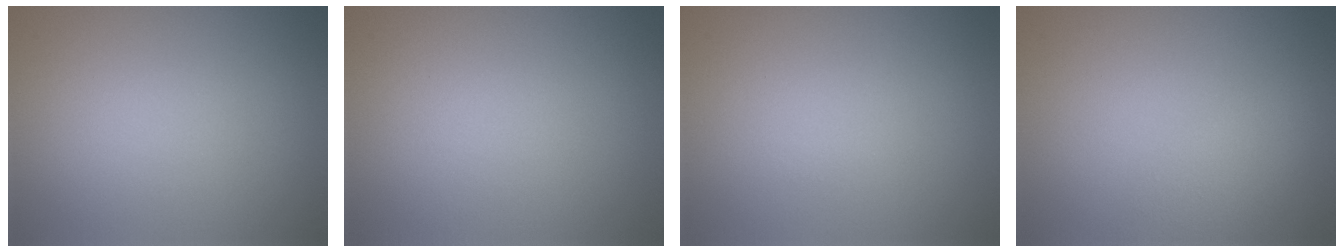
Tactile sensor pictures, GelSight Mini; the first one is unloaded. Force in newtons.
{"total": 0.0}
{"total": 0.0}
{"total": 2.7, "press": 2.7, "slide": 0.2}